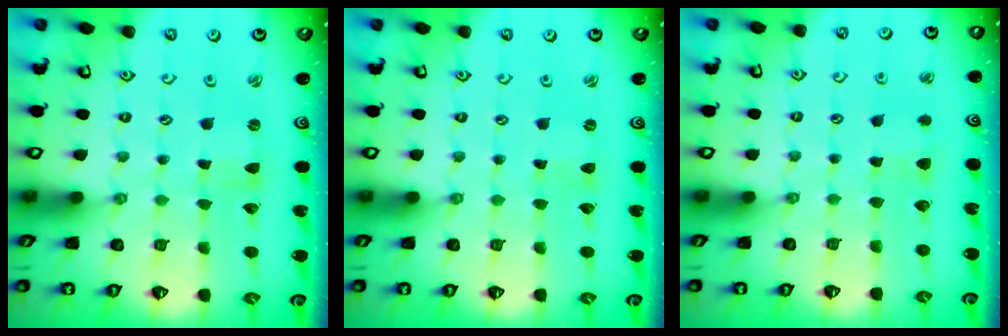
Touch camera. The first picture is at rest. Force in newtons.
{"total": 0.0}
{"total": 2.6, "press": 2.5, "slide": 0.6}